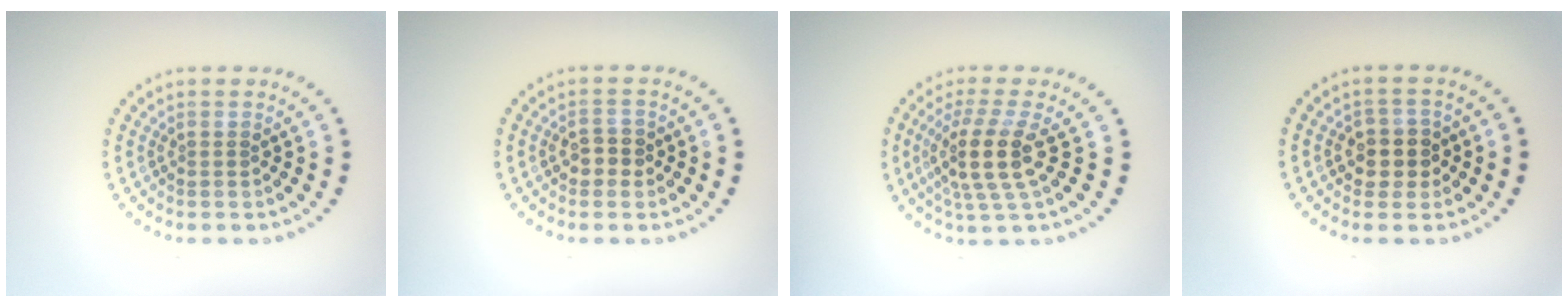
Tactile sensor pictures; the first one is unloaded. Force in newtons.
{"total": 1.9, "press": 1.8, "slide": 0.4}
{"total": 4.3, "press": 3.4, "slide": 2.6}
{"total": 2.8, "press": 2.7, "slide": 0.9}